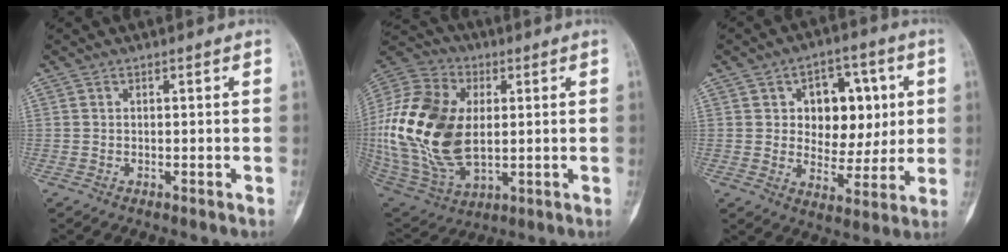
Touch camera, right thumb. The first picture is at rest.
{"total": 25.3, "force": [1.4, 15.8, 19.7], "torque": [-0.411, -0.016, 0.033]}
{"total": 13.5, "force": [2.9, 9.4, 9.3], "torque": [-0.072, -0.002, 0.045]}